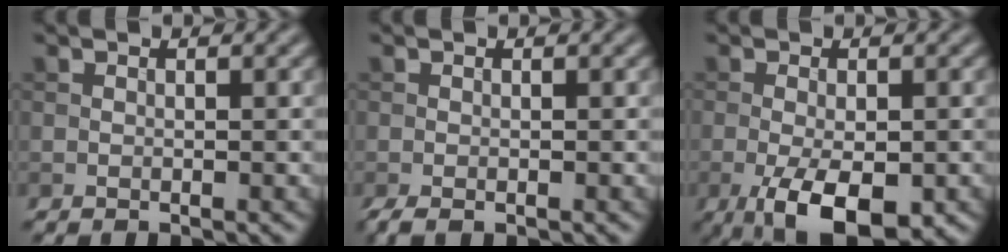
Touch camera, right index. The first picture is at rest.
{"total": 1.3, "force": [-0.8, 0.4, 0.9], "torque": [-0.022, -0.005, -0.015]}
{"total": 6.9, "force": [-2.9, 2.8, 5.6], "torque": [-0.099, -0.015, -0.040]}